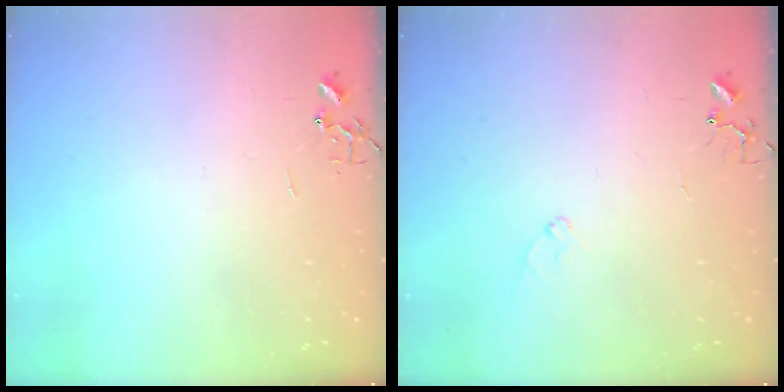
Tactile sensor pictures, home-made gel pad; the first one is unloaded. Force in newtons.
{"total": 7.5, "press": 7.5, "slide": 0.7}